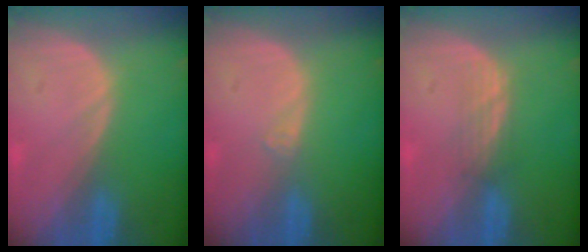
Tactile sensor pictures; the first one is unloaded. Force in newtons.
{"total": 0.6, "press": 0.5, "slide": 0.2}
{"total": 2.1, "press": 2.1, "slide": 0.2}